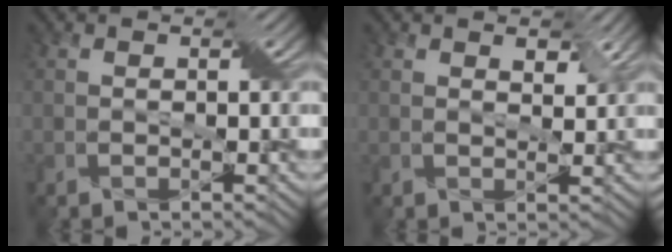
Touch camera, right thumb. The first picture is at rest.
{"total": 2.2, "force": [1.4, 0.9, 1.4], "torque": [-0.023, -0.003, 0.027]}